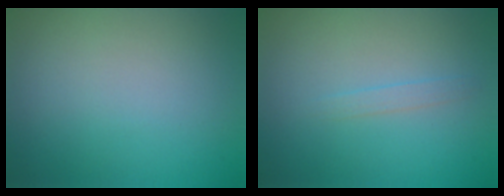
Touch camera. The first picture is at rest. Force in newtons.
{"total": 0.8, "press": 0.8, "slide": 0.1}